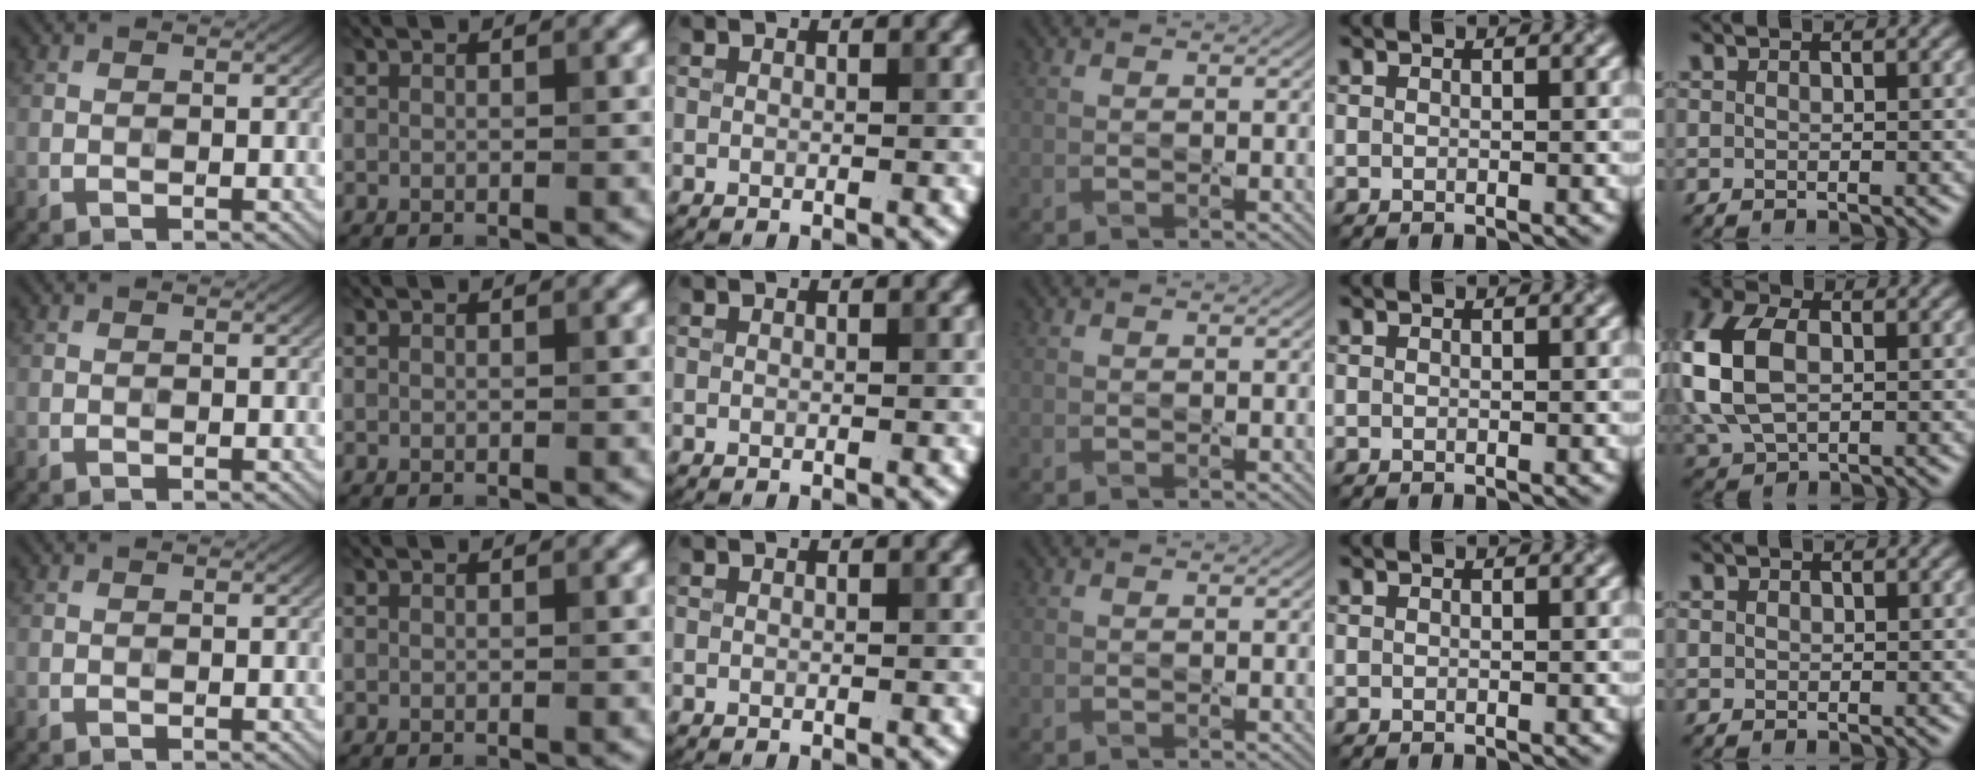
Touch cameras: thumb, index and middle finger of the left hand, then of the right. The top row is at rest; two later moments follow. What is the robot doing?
{"motion": "press", "object": "button"}